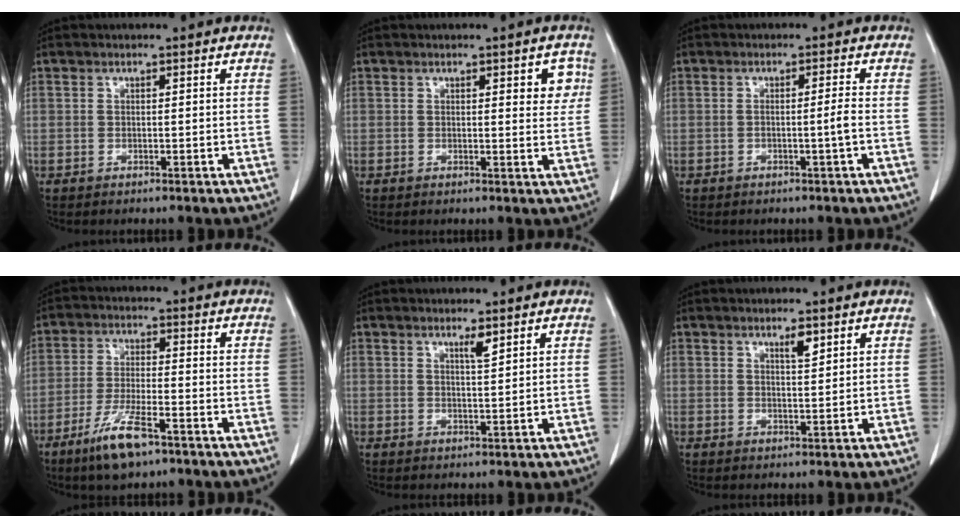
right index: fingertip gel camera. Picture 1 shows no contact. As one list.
[{"total": 3.8, "force": [1.4, 1.4, 3.2], "torque": [-0.033, 0.000, 0.013]}, {"total": 1.8, "force": [-0.5, -0.6, 1.6], "torque": [-0.025, 0.000, -0.007]}, {"total": 8.1, "force": [-5.3, 1.5, 6.0], "torque": [-0.124, -0.014, -0.094]}, {"total": 2.0, "force": [1.3, 0.0, 1.4], "torque": [-0.030, -0.005, 0.023]}, {"total": 2.2, "force": [1.5, 0.3, 1.7], "torque": [-0.033, -0.004, 0.025]}]